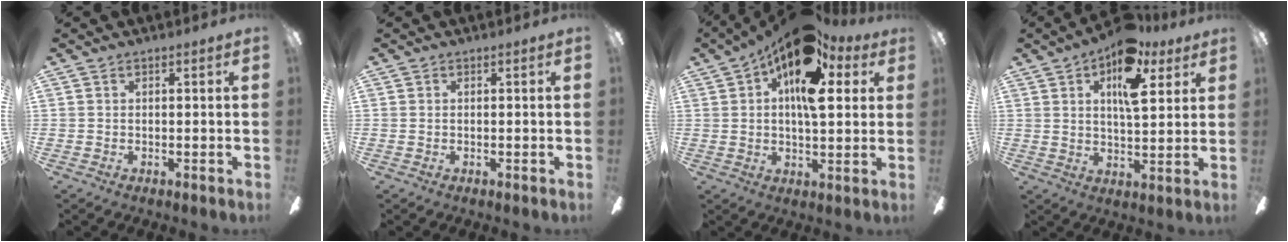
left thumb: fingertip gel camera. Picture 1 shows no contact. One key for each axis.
{"total": 0.0}
{"total": 16.5, "fx": 8.2, "fy": 7.1, "fz": 12.4, "tx": -0.194, "ty": -0.026, "tz": 0.135}
{"total": 13.6, "fx": 7.3, "fy": 6.1, "fz": 9.7, "tx": -0.146, "ty": -0.018, "tz": 0.120}